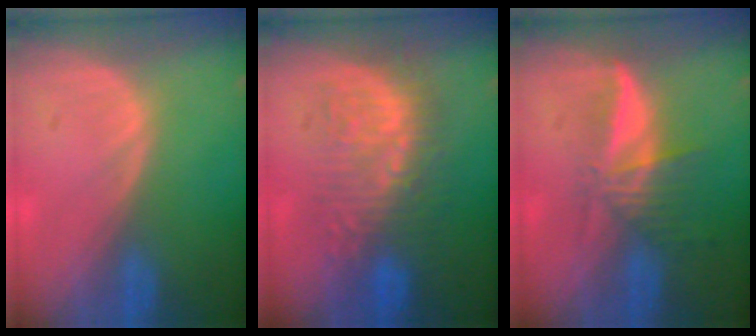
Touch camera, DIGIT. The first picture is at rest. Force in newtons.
{"total": 8.8, "press": 8.7, "slide": 1.3}
{"total": 6.0, "press": 5.3, "slide": 2.8}